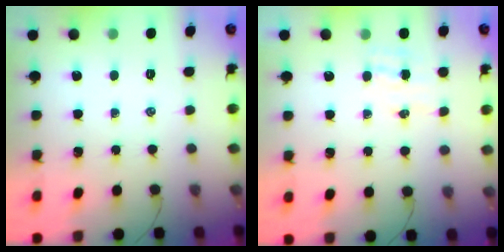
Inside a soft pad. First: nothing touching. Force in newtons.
{"total": 4.7, "press": 4.6, "slide": 1.0}